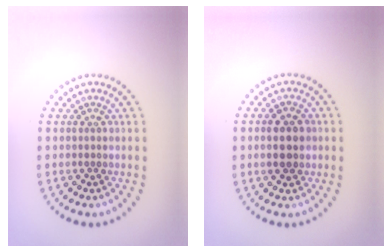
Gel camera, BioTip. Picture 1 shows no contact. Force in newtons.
{"total": 3.0, "press": 3.0, "slide": 0.1}